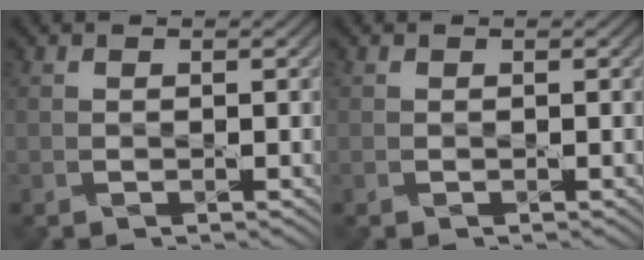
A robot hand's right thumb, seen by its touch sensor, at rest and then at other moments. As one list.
[{"total": 0.0}]